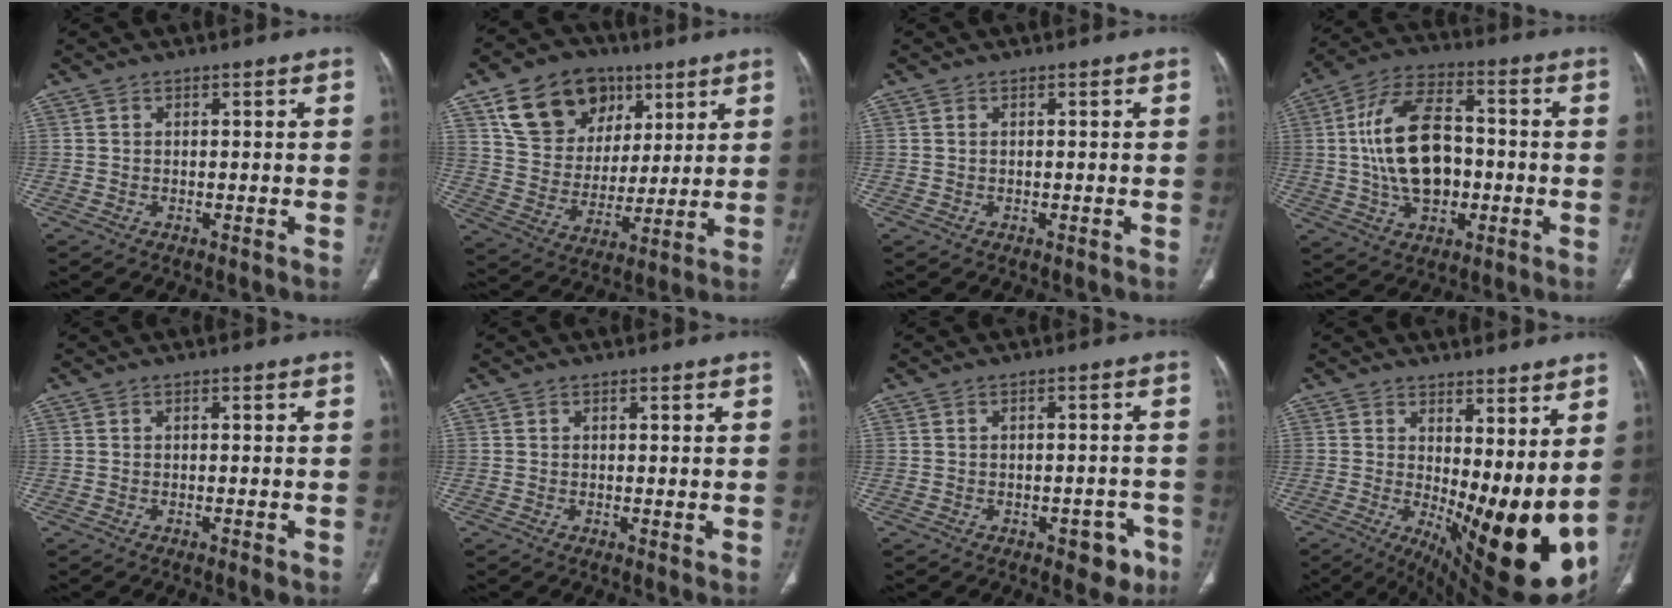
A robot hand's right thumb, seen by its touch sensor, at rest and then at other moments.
{"total": 17.4, "force": [8.9, 12.8, 7.7], "torque": [-0.104, -0.017, 0.164]}
{"total": 0.0}
{"total": 16.4, "force": [-0.6, 9.8, 13.2], "torque": [-0.234, 0.026, -0.008]}
{"total": 1.1, "force": [-0.5, 0.2, 0.9], "torque": [-0.019, -0.004, -0.005]}
{"total": 0.8, "force": [0.1, 0.2, 0.8], "torque": [-0.021, -0.005, 0.002]}
{"total": 5.3, "force": [-2.7, 2.9, 3.5], "torque": [-0.019, 0.016, -0.028]}
{"total": 19.8, "force": [1.6, 7.4, 18.3], "torque": [-0.242, -0.042, 0.042]}